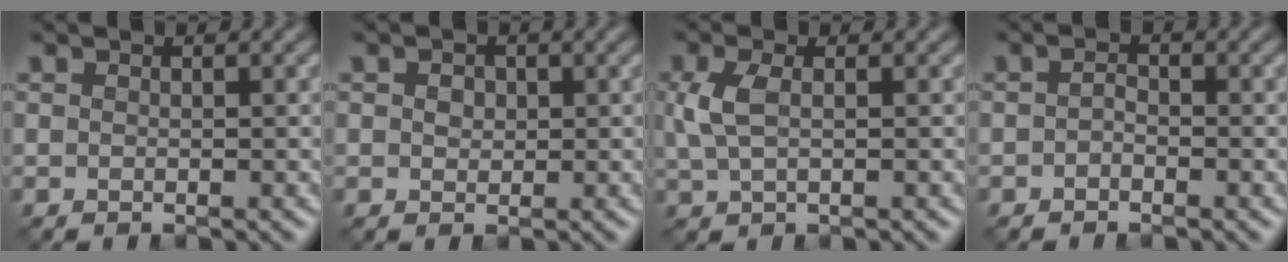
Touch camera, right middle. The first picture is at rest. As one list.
[{"total": 1.4, "force": [0.1, 1.2, 0.7], "torque": [-0.015, -0.001, 0.000]}, {"total": 2.6, "force": [0.2, 1.3, 2.3], "torque": [-0.058, 0.000, 0.005]}, {"total": 1.1, "force": [-0.7, 0.6, 0.6], "torque": [-0.013, -0.003, -0.018]}]